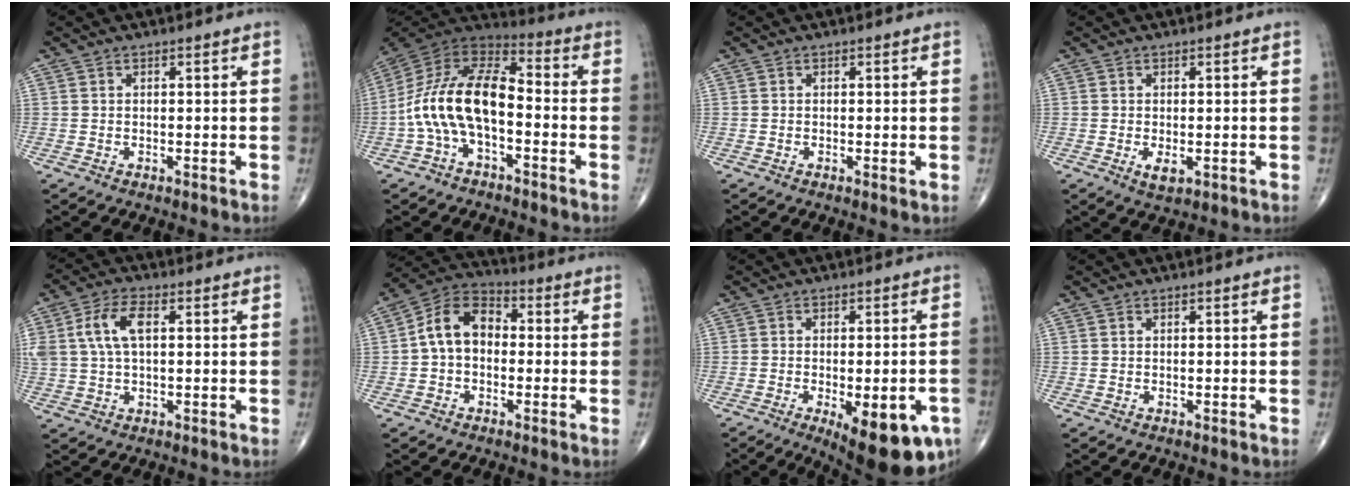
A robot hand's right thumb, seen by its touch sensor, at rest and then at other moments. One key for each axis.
{"total": 15.9, "fx": -3.2, "fy": 8.2, "fz": 13.3, "tx": -0.246, "ty": 0.054, "tz": -0.069}
{"total": 0.8, "fx": -0.1, "fy": 0.1, "fz": 0.8, "tx": -0.013, "ty": -0.004, "tz": -0.003}
{"total": 2.5, "fx": -0.6, "fy": 1.2, "fz": 2.1, "tx": -0.032, "ty": -0.005, "tz": -0.008}
{"total": 8.1, "fx": 1.8, "fy": 4.1, "fz": 6.7, "tx": -0.147, "ty": 0.016, "tz": 0.035}
{"total": 10.1, "fx": -0.1, "fy": 7.3, "fz": 7.1, "tx": -0.108, "ty": 0.033, "tz": -0.018}
{"total": 15.9, "fx": -6.8, "fy": 5.9, "fz": 13.1, "tx": -0.131, "ty": 0.005, "tz": -0.077}
{"total": 0.0}